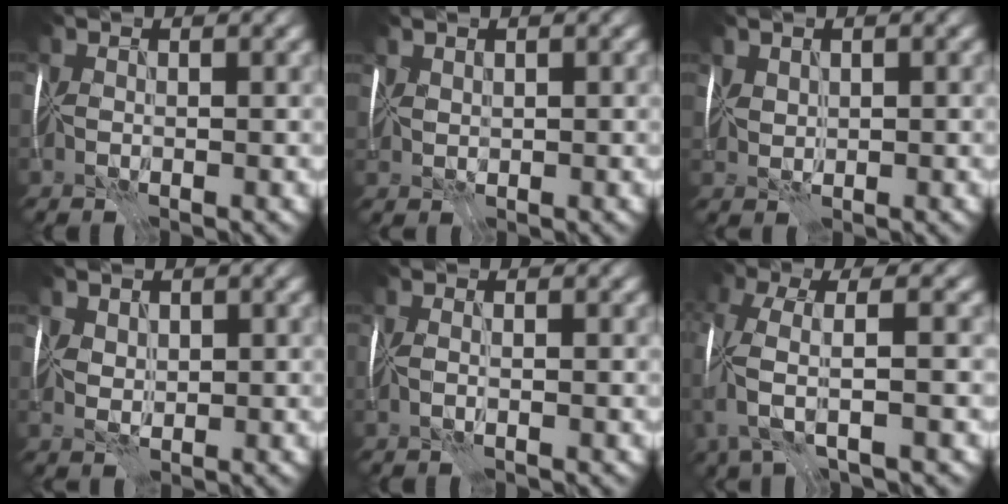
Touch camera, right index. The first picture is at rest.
{"total": 2.4, "force": [2.0, 1.1, 0.6], "torque": [-0.021, 0.014, 0.038]}
{"total": 1.1, "force": [1.0, 0.5, 0.2], "torque": [-0.010, 0.004, 0.031]}
{"total": 2.3, "force": [1.5, 1.4, 1.0], "torque": [-0.021, 0.012, 0.024]}
{"total": 0.7, "force": [-0.4, -0.6, 0.1], "torque": [-0.005, 0.001, -0.007]}
{"total": 4.3, "force": [-0.8, 0.9, 4.1], "torque": [-0.097, 0.003, -0.024]}